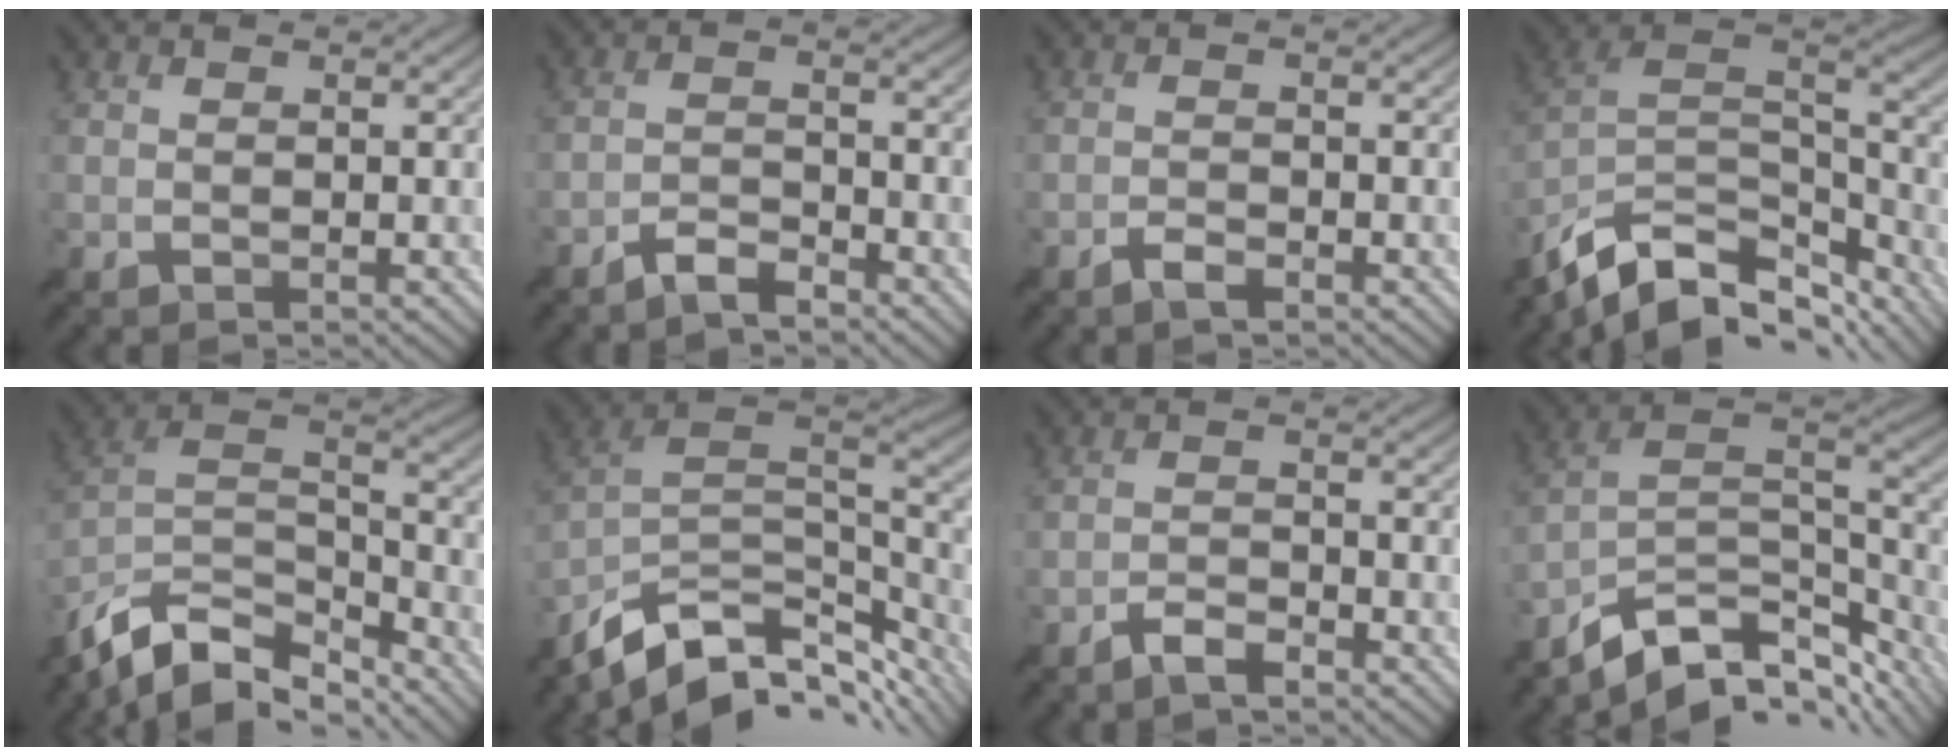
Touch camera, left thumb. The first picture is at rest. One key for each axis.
{"total": 3.5, "fx": -3.0, "fy": 0.7, "fz": 1.7, "tx": -0.034, "ty": 0.002, "tz": -0.065}
{"total": 1.8, "fx": -1.4, "fy": 0.4, "fz": 1.0, "tx": -0.023, "ty": 0.001, "tz": -0.029}
{"total": 15.3, "fx": -10.3, "fy": 7.0, "fz": 8.9, "tx": -0.230, "ty": -0.022, "tz": -0.163}
{"total": 13.8, "fx": -10.4, "fy": 5.8, "fz": 6.9, "tx": -0.179, "ty": -0.004, "tz": -0.184}
{"total": 13.0, "fx": -8.1, "fy": 6.1, "fz": 8.0, "tx": -0.193, "ty": -0.015, "tz": -0.131}
{"total": 2.8, "fx": -2.3, "fy": 0.7, "fz": 1.4, "tx": -0.031, "ty": 0.002, "tz": -0.050}
{"total": 12.5, "fx": -8.4, "fy": 5.6, "fz": 7.5, "tx": -0.167, "ty": -0.008, "tz": -0.134}